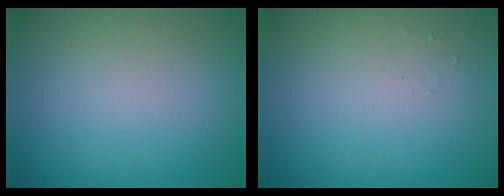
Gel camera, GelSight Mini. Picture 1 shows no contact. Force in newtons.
{"total": 0.5, "press": 0.5, "slide": 0.1}